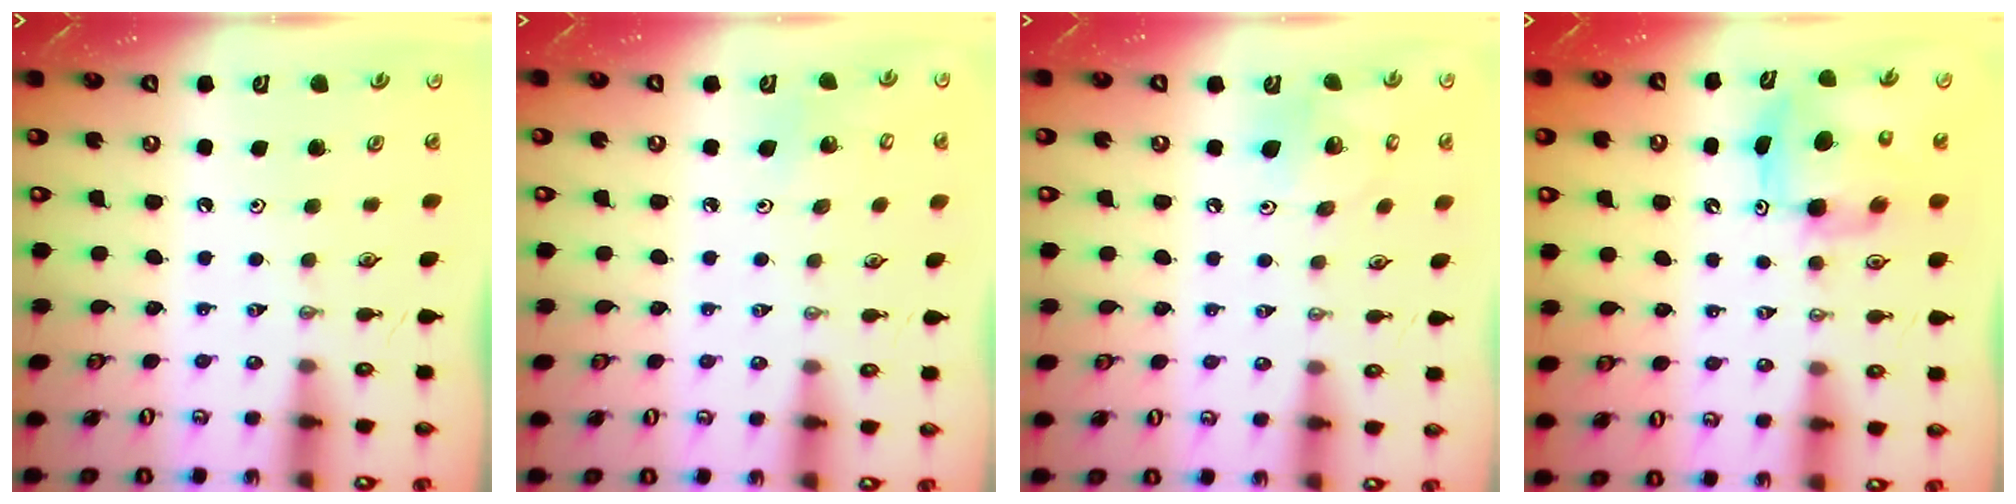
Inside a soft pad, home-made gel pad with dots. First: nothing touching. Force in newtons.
{"total": 5.0, "press": 4.9, "slide": 1.2}
{"total": 9.7, "press": 9.4, "slide": 2.4}
{"total": 8.1, "press": 8.0, "slide": 0.6}